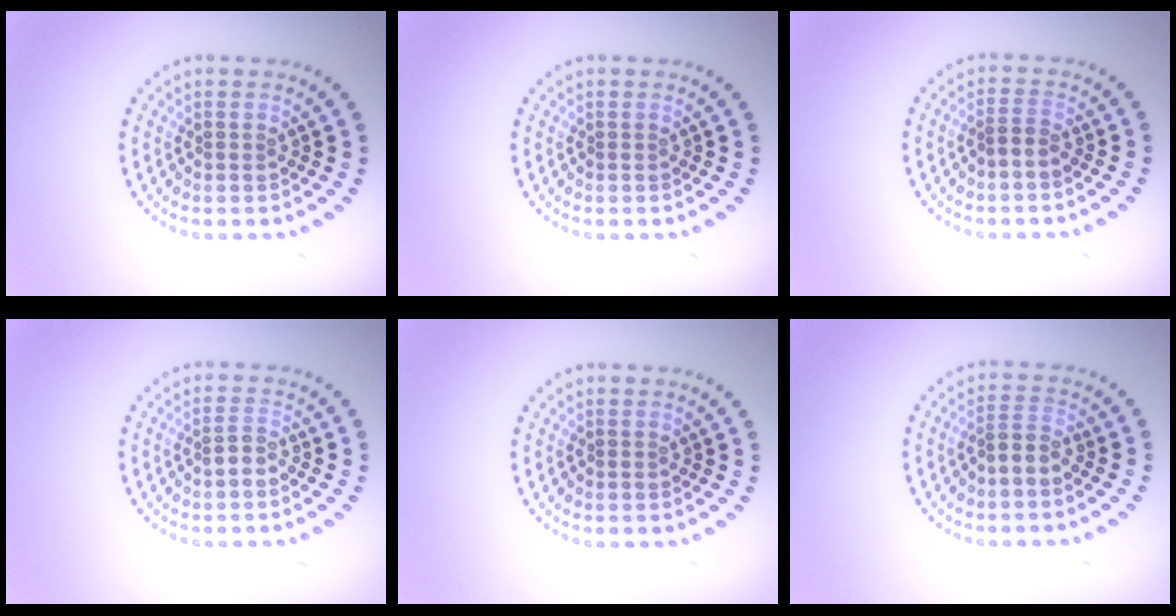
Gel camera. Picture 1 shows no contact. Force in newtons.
{"total": 0.0}
{"total": 1.1, "press": 0.9, "slide": 0.6}
{"total": 1.3, "press": 1.2, "slide": 0.5}
{"total": 0.0}
{"total": 1.7, "press": 1.4, "slide": 0.9}